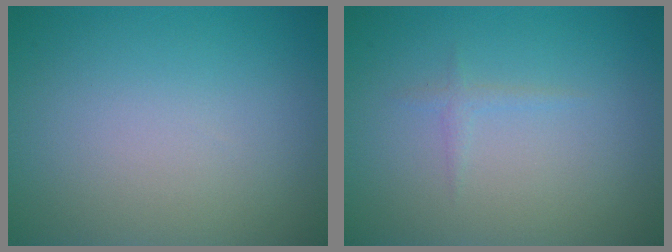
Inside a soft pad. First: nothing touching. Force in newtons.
{"total": 0.7, "press": 0.7, "slide": 0.0}